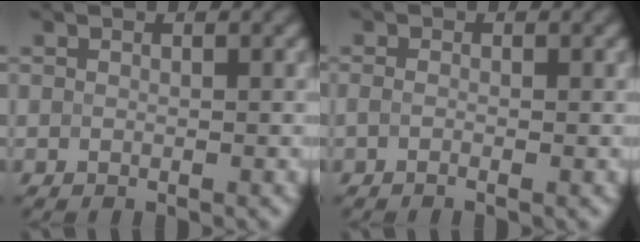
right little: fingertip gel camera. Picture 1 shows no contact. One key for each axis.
{"total": 1.3, "fx": -0.8, "fy": 0.3, "fz": 0.9, "tx": -0.008, "ty": -0.004, "tz": -0.011}